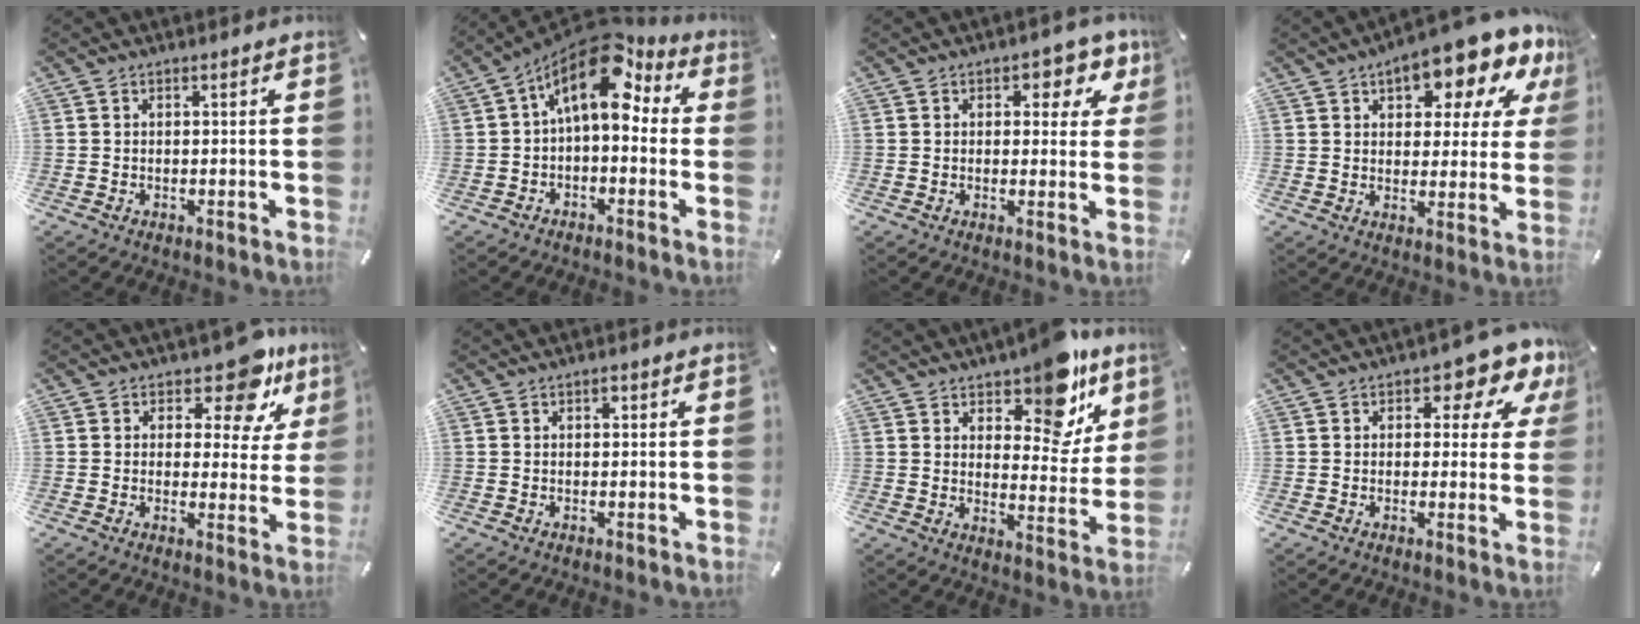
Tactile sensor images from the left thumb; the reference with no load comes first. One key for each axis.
{"total": 15.0, "fx": 6.6, "fy": 7.8, "fz": 11.0, "tx": -0.178, "ty": -0.042, "tz": 0.112}
{"total": 6.0, "fx": 2.7, "fy": 3.9, "fz": 3.8, "tx": -0.037, "ty": -0.007, "tz": 0.038}
{"total": 15.4, "fx": 11.0, "fy": 5.9, "fz": 9.0, "tx": -0.127, "ty": -0.072, "tz": 0.182}
{"total": 11.5, "fx": 7.0, "fy": 5.5, "fz": 7.3, "tx": -0.090, "ty": -0.046, "tz": 0.117}
{"total": 1.0, "fx": 0.3, "fy": 0.7, "fz": 0.7, "tx": -0.014, "ty": 0.004, "tz": 0.005}
{"total": 14.2, "fx": 9.9, "fy": 6.6, "fz": 7.8, "tx": -0.089, "ty": -0.077, "tz": 0.167}
{"total": 7.5, "fx": 3.6, "fy": 4.2, "fz": 5.0, "tx": -0.052, "ty": -0.020, "tz": 0.054}